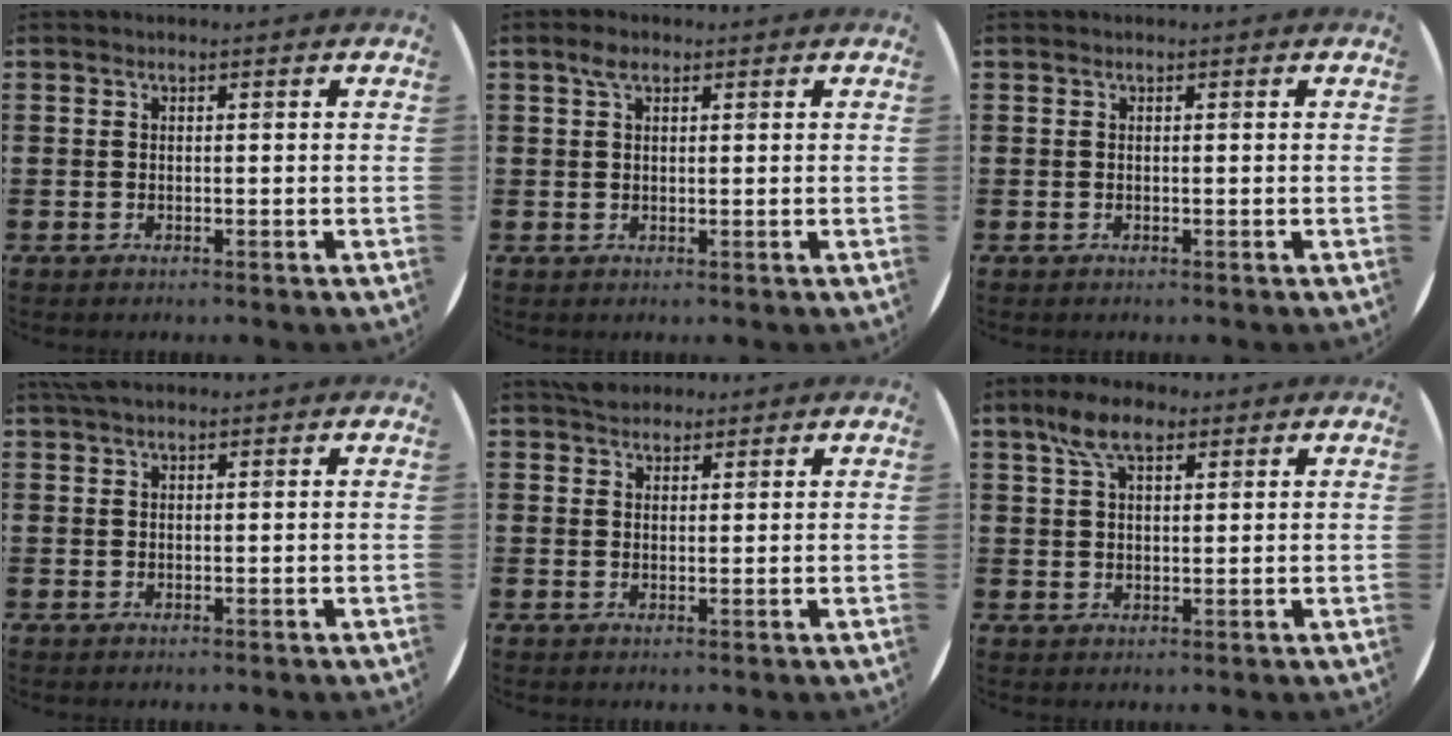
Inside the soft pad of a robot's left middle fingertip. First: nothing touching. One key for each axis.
{"total": 2.2, "fx": 1.3, "fy": 1.1, "fz": 1.3, "tx": -0.021, "ty": 0.003, "tz": 0.022}
{"total": 0.0}
{"total": 1.7, "fx": 1.4, "fy": 0.4, "fz": 0.8, "tx": -0.019, "ty": 0.003, "tz": 0.026}
{"total": 2.5, "fx": 2.3, "fy": 1.0, "fz": 0.1, "tx": 0.002, "ty": 0.002, "tz": 0.043}
{"total": 6.3, "fx": 4.0, "fy": 2.9, "fz": 3.9, "tx": -0.077, "ty": 0.006, "tz": 0.071}